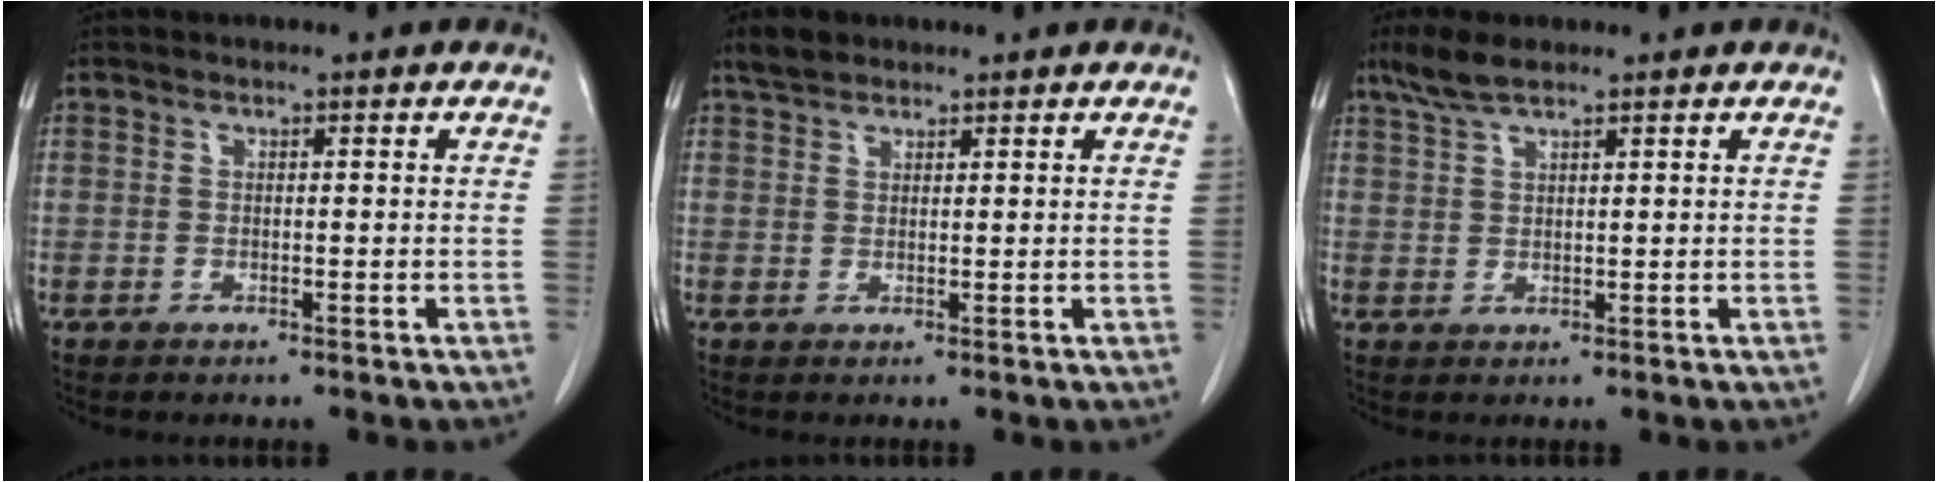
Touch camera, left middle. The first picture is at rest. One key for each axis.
{"total": 2.5, "fx": 2.1, "fy": 1.1, "fz": 0.8, "tx": -0.020, "ty": 0.009, "tz": 0.038}
{"total": 4.0, "fx": 3.1, "fy": 0.7, "fz": 2.4, "tx": -0.059, "ty": 0.009, "tz": 0.066}